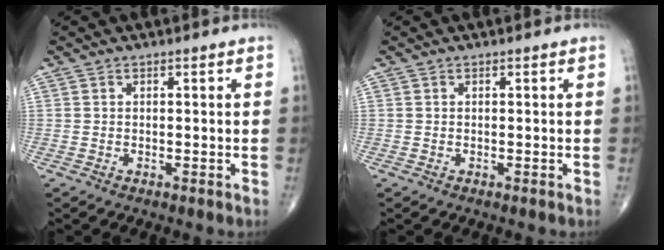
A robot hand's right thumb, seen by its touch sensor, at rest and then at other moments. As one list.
[{"total": 0.0}]